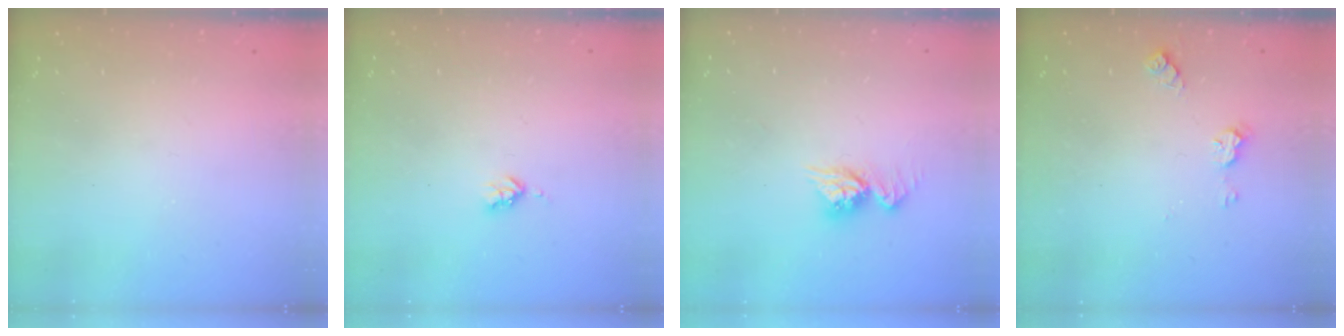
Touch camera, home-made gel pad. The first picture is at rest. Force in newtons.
{"total": 2.7, "press": 2.6, "slide": 0.5}
{"total": 9.4, "press": 9.4, "slide": 0.9}
{"total": 5.1, "press": 5.0, "slide": 0.6}